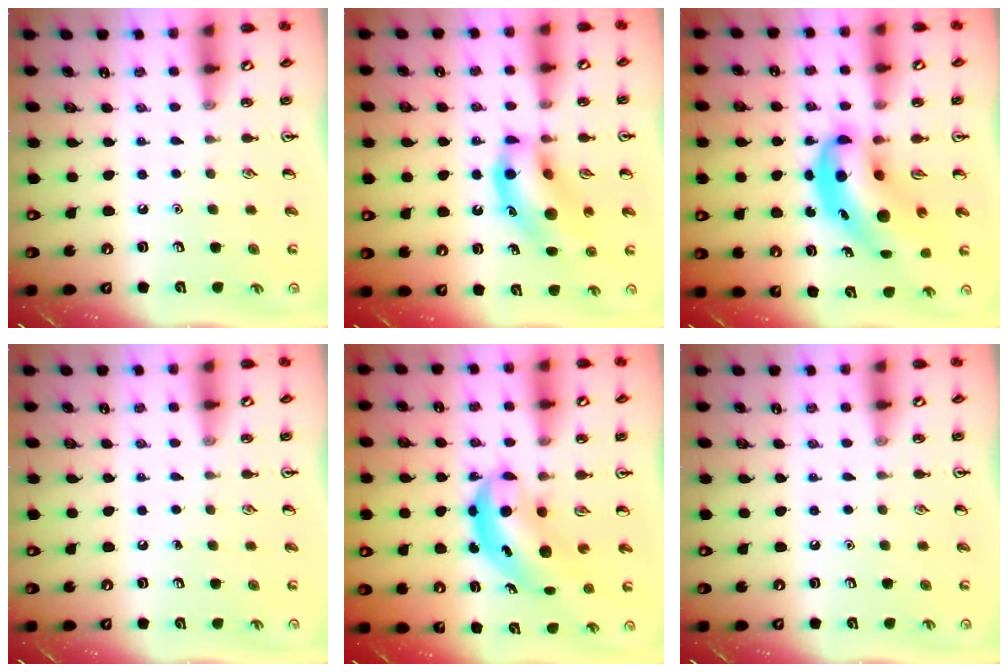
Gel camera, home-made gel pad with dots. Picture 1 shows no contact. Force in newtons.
{"total": 14.9, "press": 14.5, "slide": 3.2}
{"total": 10.0, "press": 9.5, "slide": 2.9}
{"total": 0.0}
{"total": 6.1, "press": 5.9, "slide": 1.6}
{"total": 0.0}